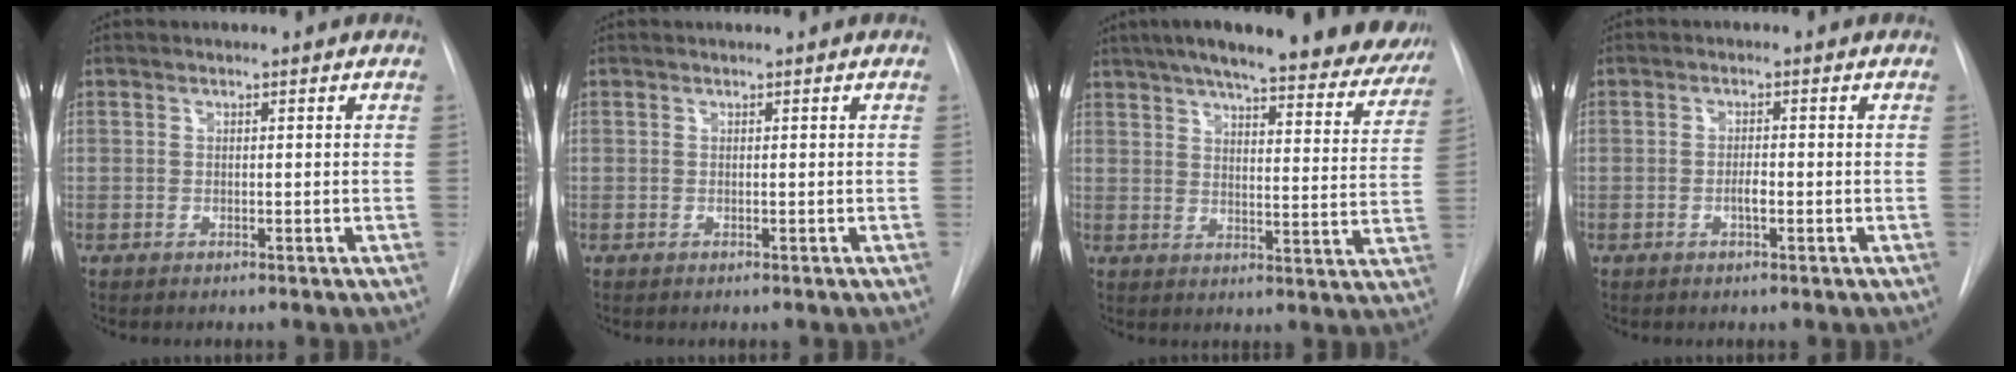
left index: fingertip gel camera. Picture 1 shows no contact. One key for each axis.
{"total": 0.0}
{"total": 27.9, "fx": 23.6, "fy": 5.7, "fz": 13.6, "tx": -0.210, "ty": -0.020, "tz": 0.285}
{"total": 1.7, "fx": -0.6, "fy": 0.4, "fz": 1.6, "tx": -0.027, "ty": 0.001, "tz": -0.012}